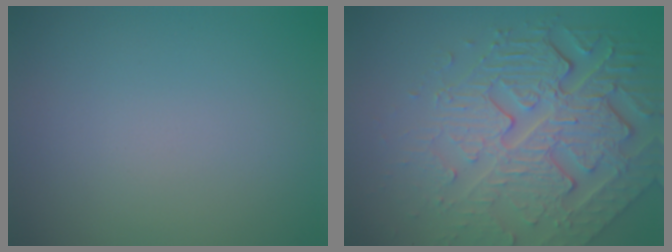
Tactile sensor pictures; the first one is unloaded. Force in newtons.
{"total": 8.6, "press": 5.8, "slide": 6.3}